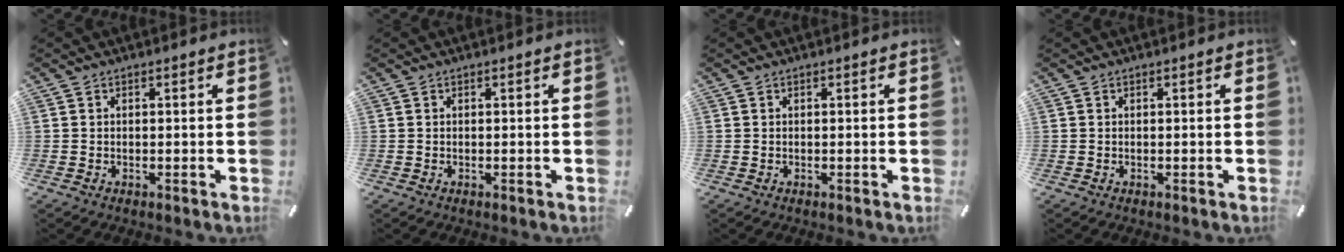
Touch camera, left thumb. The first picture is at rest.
{"total": 0.0}
{"total": 0.0}
{"total": 0.0}